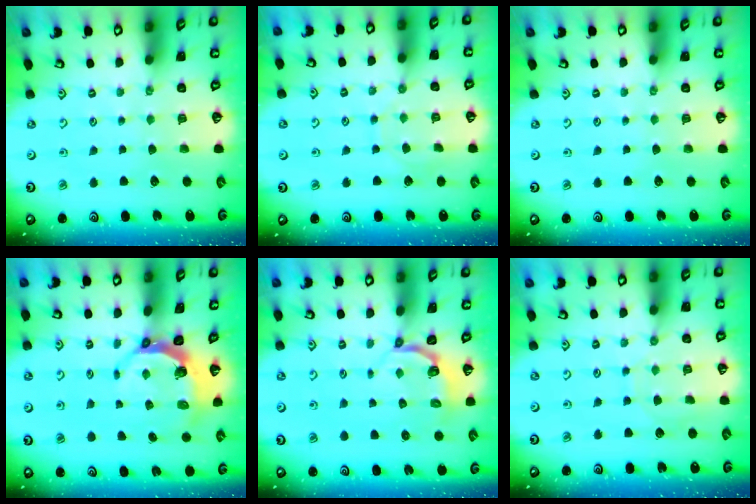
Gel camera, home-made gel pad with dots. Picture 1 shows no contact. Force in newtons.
{"total": 7.2, "press": 7.2, "slide": 0.6}
{"total": 0.0}
{"total": 6.3, "press": 4.9, "slide": 3.8}
{"total": 3.5, "press": 2.6, "slide": 2.3}
{"total": 6.3, "press": 6.3, "slide": 0.6}